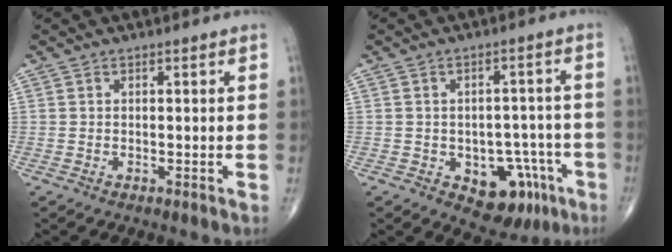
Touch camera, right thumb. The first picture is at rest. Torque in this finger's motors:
{"motor_torque": [0.80, 0.51, 0.35, -0.55, 0.05]}